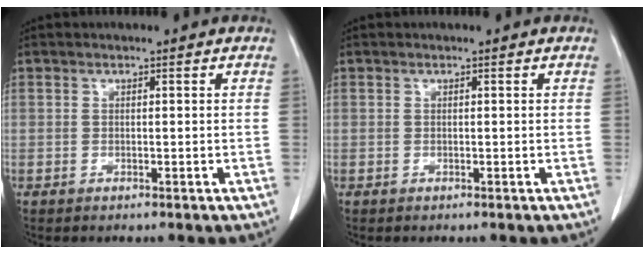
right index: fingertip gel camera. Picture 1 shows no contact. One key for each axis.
{"total": 0.0}